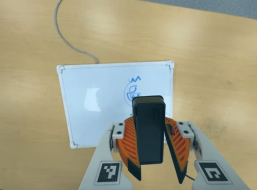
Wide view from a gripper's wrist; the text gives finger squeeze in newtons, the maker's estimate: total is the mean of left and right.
{"total": 8.0, "left": 8.5, "right": 7.4}